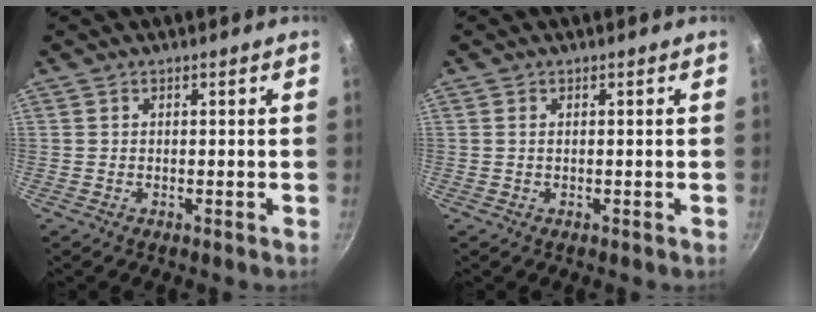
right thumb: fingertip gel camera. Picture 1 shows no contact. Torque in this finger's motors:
{"motor_torque": [-0.34, 0.04, -0.26, 0.19, 0.00]}